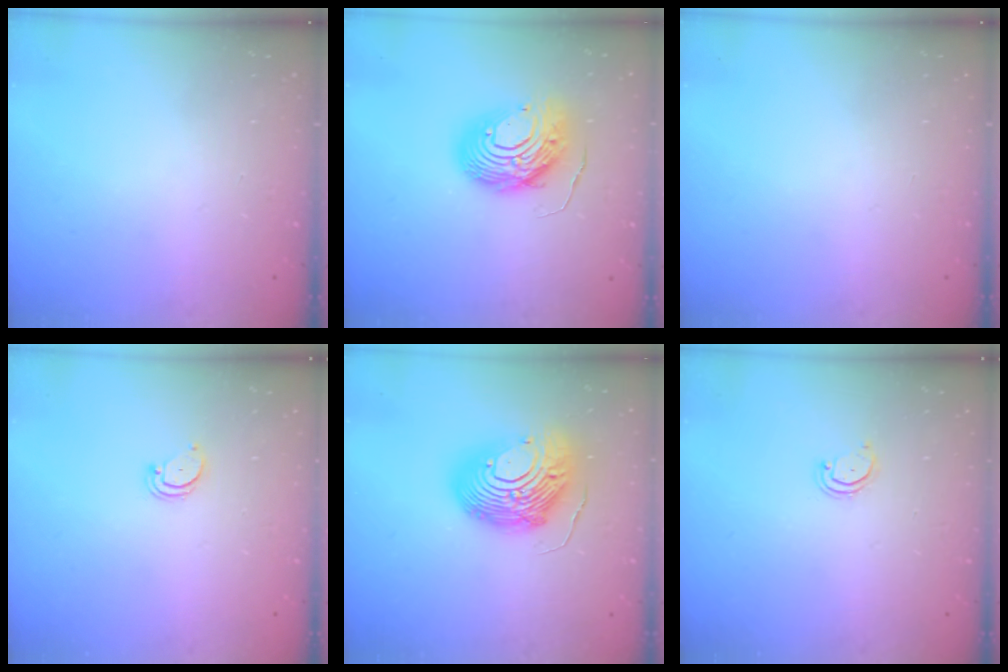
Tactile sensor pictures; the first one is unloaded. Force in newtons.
{"total": 12.9, "press": 12.8, "slide": 1.3}
{"total": 0.0}
{"total": 1.8, "press": 1.8, "slide": 0.2}
{"total": 21.5, "press": 21.4, "slide": 2.2}
{"total": 2.5, "press": 2.5, "slide": 0.2}